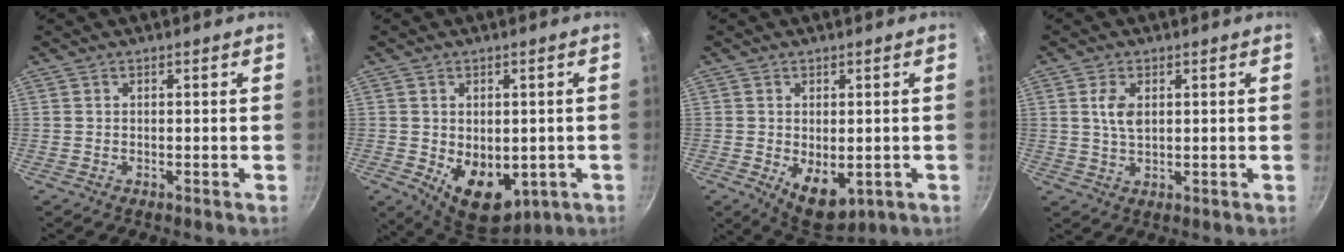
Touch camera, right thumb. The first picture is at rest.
{"total": 11.7, "force": [-2.2, 8.0, 8.3], "torque": [-0.092, -0.018, -0.008]}
{"total": 7.8, "force": [-1.4, 4.7, 6.1], "torque": [-0.074, -0.013, -0.003]}
{"total": 4.5, "force": [1.2, 2.5, 3.6], "torque": [-0.065, -0.002, 0.024]}